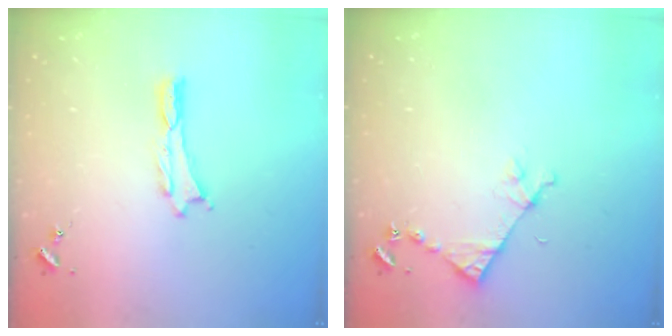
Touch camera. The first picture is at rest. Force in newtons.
{"total": 4.5, "press": 4.5, "slide": 0.3}